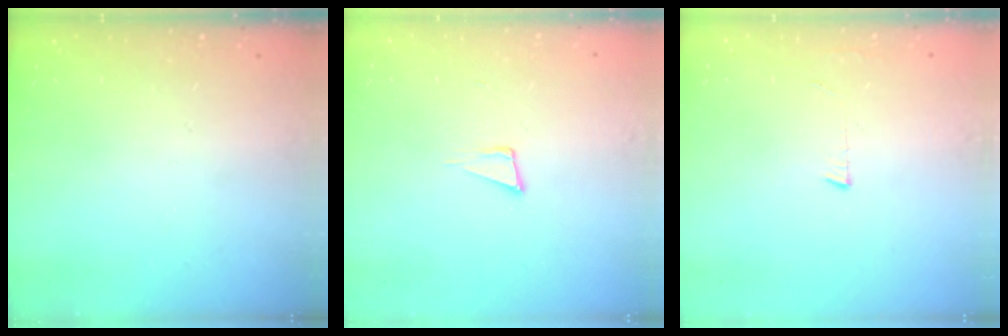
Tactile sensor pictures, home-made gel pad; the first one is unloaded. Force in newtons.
{"total": 4.1, "press": 2.6, "slide": 3.2}
{"total": 3.0, "press": 3.0, "slide": 0.3}